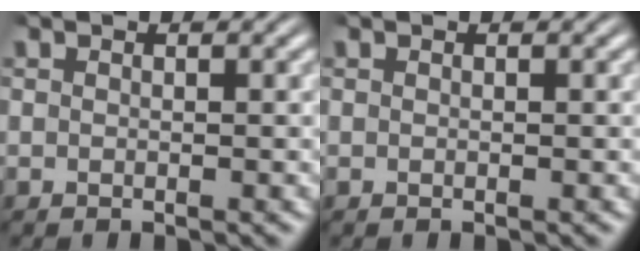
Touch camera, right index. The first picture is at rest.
{"total": 0.0}